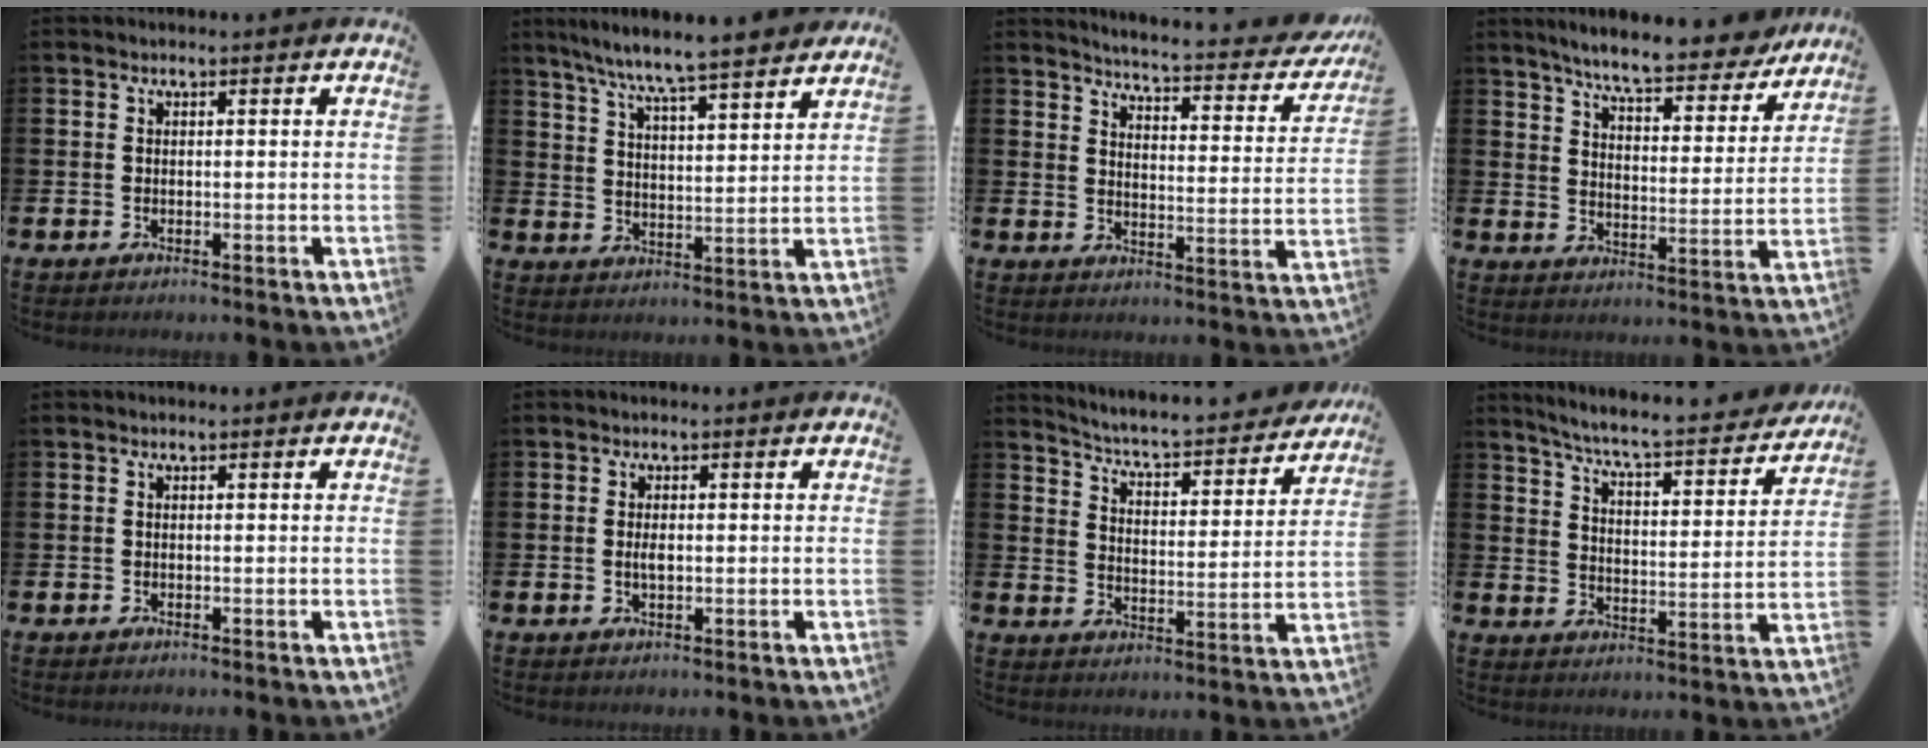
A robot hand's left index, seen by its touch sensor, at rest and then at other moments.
{"total": 8.1, "force": [7.6, -0.1, 2.6], "torque": [-0.078, -0.048, 0.135]}
{"total": 4.2, "force": [4.0, 0.3, 1.1], "torque": [-0.037, -0.042, 0.059]}
{"total": 7.7, "force": [7.1, 0.9, 2.9], "torque": [-0.071, -0.047, 0.119]}
{"total": 0.0}
{"total": 1.5, "force": [0.0, 0.6, 1.4], "torque": [-0.025, 0.002, -0.002]}
{"total": 5.0, "force": [4.8, 0.5, 1.5], "torque": [-0.056, -0.043, 0.072]}
{"total": 6.2, "force": [5.6, 0.4, 2.5], "torque": [-0.076, -0.047, 0.088]}